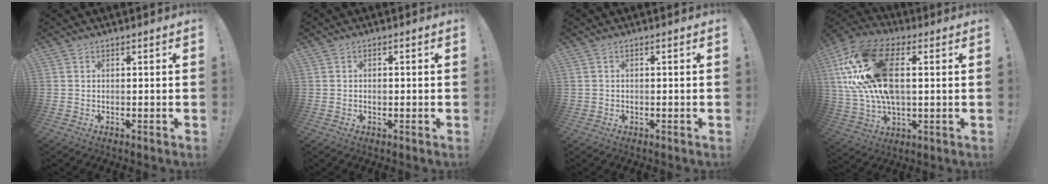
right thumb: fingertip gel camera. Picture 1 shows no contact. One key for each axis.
{"total": 1.0, "fx": -0.1, "fy": 0.9, "fz": 0.5, "tx": -0.002, "ty": 0.001, "tz": -0.004}
{"total": 0.8, "fx": -0.1, "fy": 0.8, "fz": 0.1, "tx": -0.001, "ty": 0.004, "tz": -0.002}
{"total": 23.1, "fx": 4.8, "fy": 13.2, "fz": 18.3, "tx": -0.342, "ty": -0.005, "tz": 0.086}